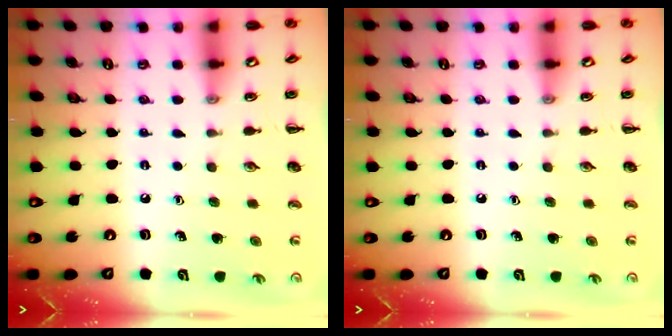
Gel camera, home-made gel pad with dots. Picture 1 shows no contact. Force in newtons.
{"total": 0.0}